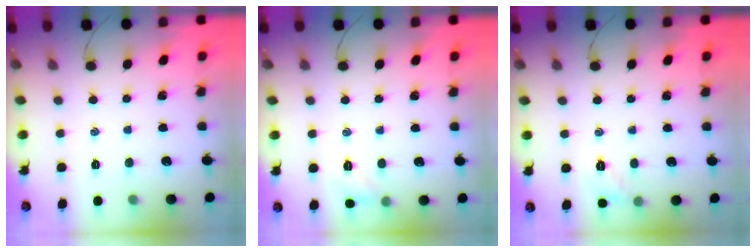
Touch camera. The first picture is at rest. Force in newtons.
{"total": 6.2, "press": 5.9, "slide": 1.8}
{"total": 5.9, "press": 5.8, "slide": 1.2}